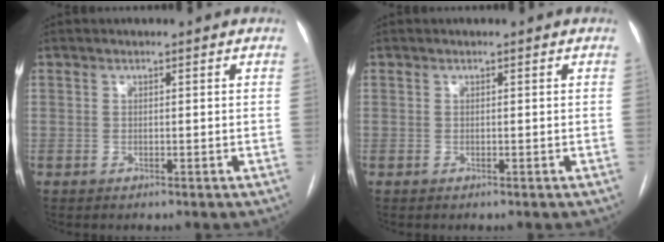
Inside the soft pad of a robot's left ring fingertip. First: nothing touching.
{"total": 0.0}